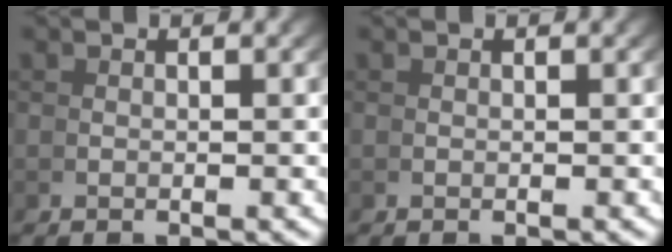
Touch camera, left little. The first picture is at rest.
{"total": 0.0}